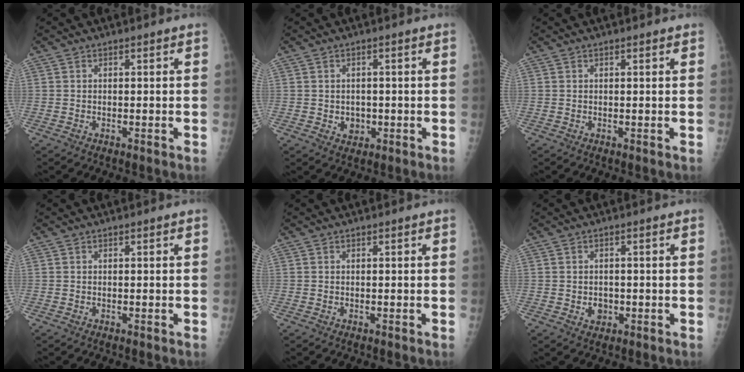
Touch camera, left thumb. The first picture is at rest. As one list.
[{"total": 2.7, "force": [-0.4, 2.3, 1.3], "torque": [-0.007, 0.002, 0.001]}, {"total": 0.6, "force": [0.4, 0.1, 0.4], "torque": [-0.007, 0.000, 0.005]}, {"total": 0.0}, {"total": 0.0}, {"total": 2.4, "force": [-0.6, 2.0, 1.2], "torque": [-0.006, 0.003, -0.002]}]